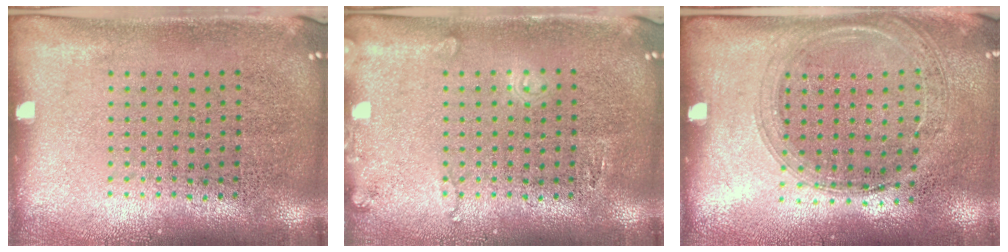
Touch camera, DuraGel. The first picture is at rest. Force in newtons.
{"total": 1.3, "press": 1.3, "slide": 0.2}
{"total": 1.5, "press": 1.4, "slide": 0.3}